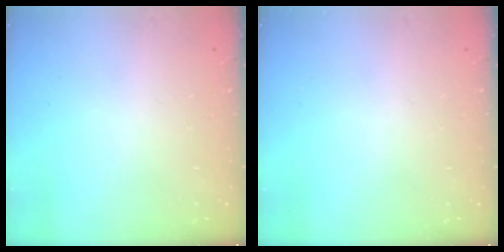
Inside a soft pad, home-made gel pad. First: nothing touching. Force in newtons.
{"total": 0.0}